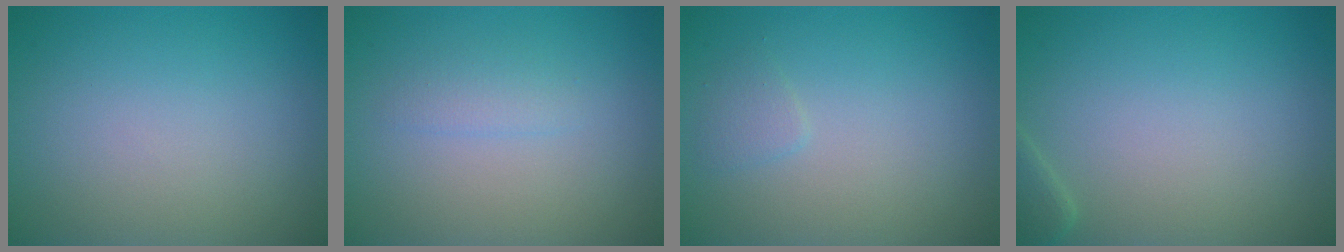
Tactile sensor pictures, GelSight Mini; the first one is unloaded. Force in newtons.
{"total": 1.2, "press": 1.2, "slide": 0.1}
{"total": 0.9, "press": 0.9, "slide": 0.1}
{"total": 1.2, "press": 1.2, "slide": 0.1}